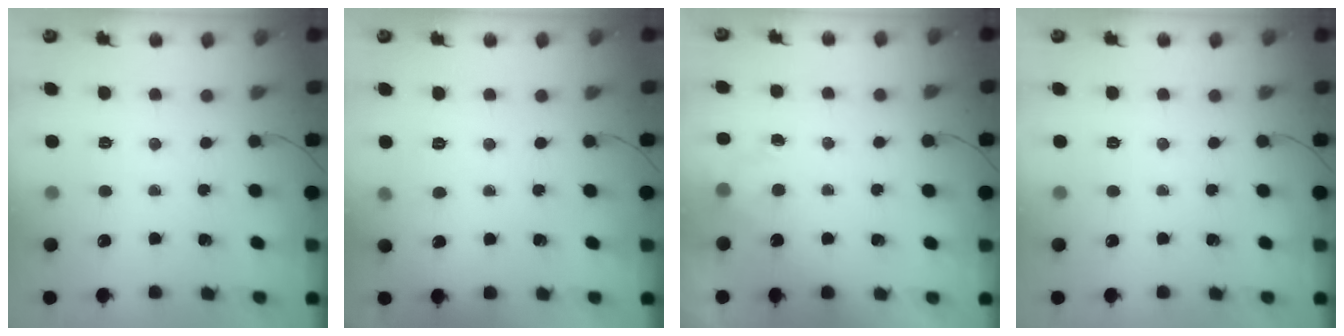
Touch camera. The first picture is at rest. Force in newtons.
{"total": 1.9, "press": 1.4, "slide": 1.3}
{"total": 2.4, "press": 2.0, "slide": 1.4}
{"total": 0.0}